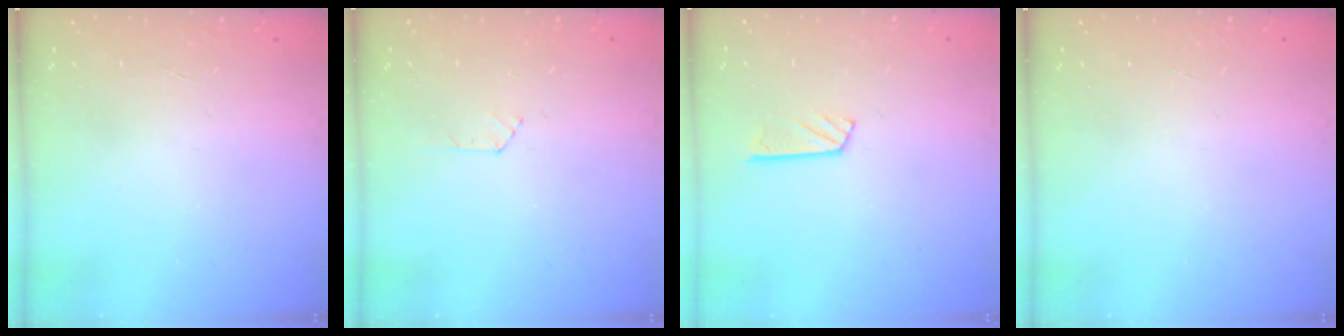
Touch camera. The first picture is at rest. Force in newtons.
{"total": 3.3, "press": 3.2, "slide": 0.3}
{"total": 4.8, "press": 4.8, "slide": 0.3}
{"total": 0.0}